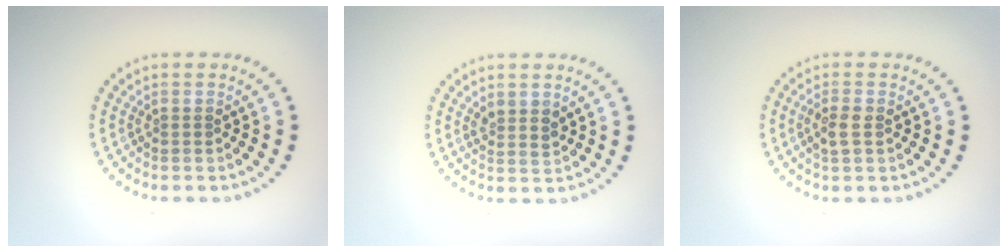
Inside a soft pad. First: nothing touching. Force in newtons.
{"total": 1.4, "press": 1.3, "slide": 0.7}
{"total": 1.8, "press": 1.7, "slide": 0.6}